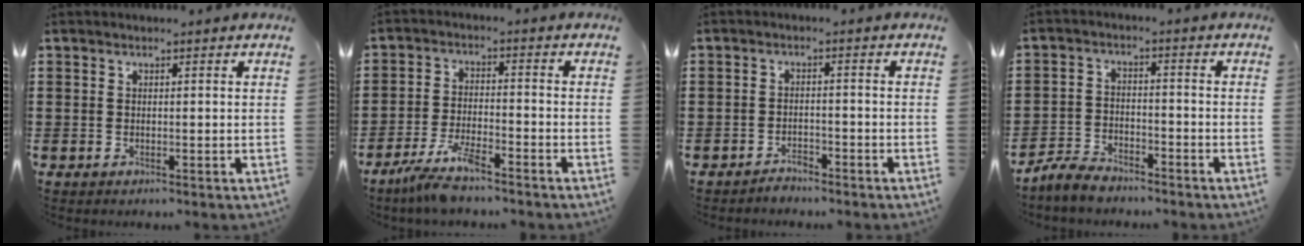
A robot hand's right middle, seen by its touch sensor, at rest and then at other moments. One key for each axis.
{"total": 5.8, "fx": -4.7, "fy": 0.6, "fz": 3.4, "tx": -0.085, "ty": -0.015, "tz": -0.091}
{"total": 2.1, "fx": -2.0, "fy": 0.3, "fz": 0.3, "tx": -0.014, "ty": 0.000, "tz": -0.041}
{"total": 4.4, "fx": -4.2, "fy": 1.0, "fz": 0.9, "tx": -0.033, "ty": 0.005, "tz": -0.089}